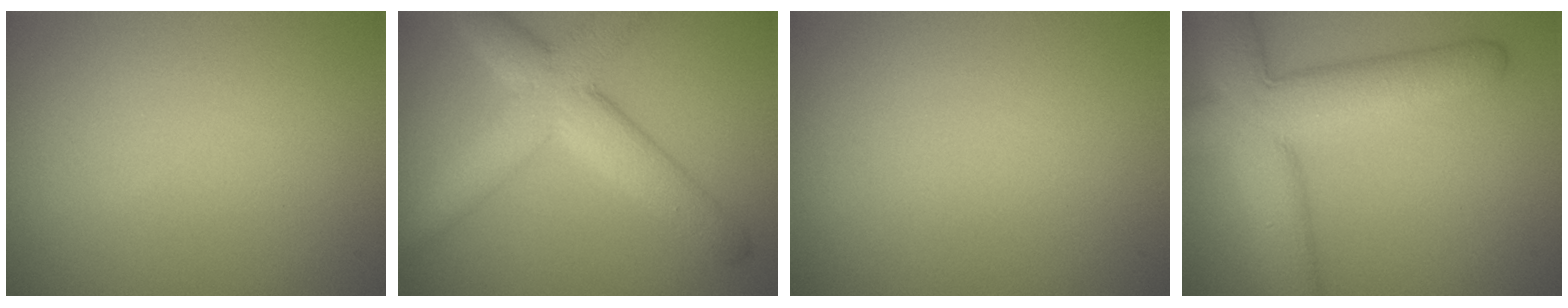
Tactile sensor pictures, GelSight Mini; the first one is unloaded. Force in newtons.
{"total": 6.2, "press": 6.2, "slide": 0.5}
{"total": 0.0}
{"total": 8.5, "press": 8.5, "slide": 0.5}